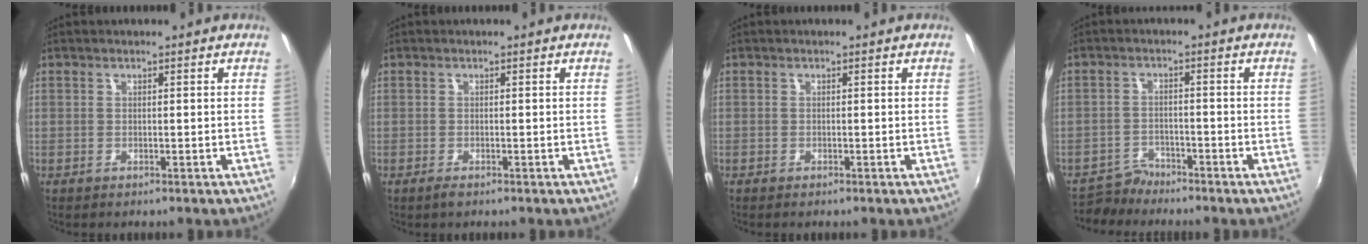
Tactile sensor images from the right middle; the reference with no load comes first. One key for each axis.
{"total": 1.1, "fx": -0.8, "fy": 0.3, "fz": 0.6, "tx": -0.013, "ty": -0.005, "tz": -0.016}
{"total": 0.5, "fx": -0.5, "fy": 0.2, "fz": 0.1, "tx": -0.003, "ty": -0.004, "tz": -0.009}
{"total": 3.9, "fx": -3.7, "fy": 1.3, "fz": -0.3, "tx": -0.001, "ty": 0.006, "tz": -0.070}